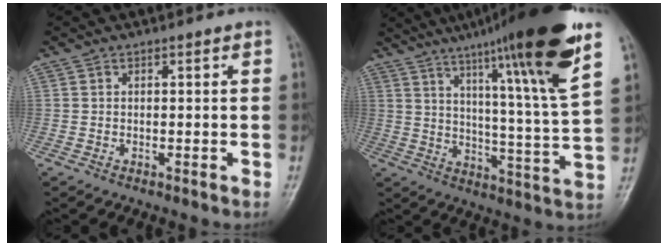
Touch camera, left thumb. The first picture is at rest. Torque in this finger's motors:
{"motor_torque": [1.05, 0.11, 1.61, -1.14, 0.37]}